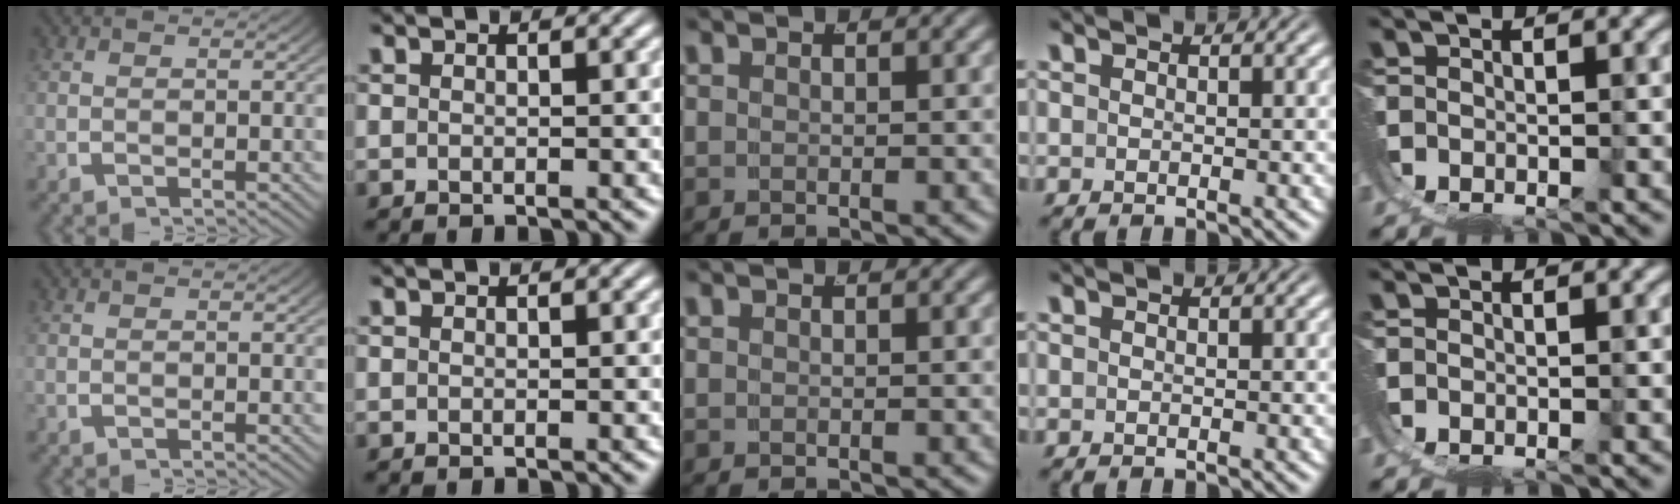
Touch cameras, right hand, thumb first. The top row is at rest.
{}